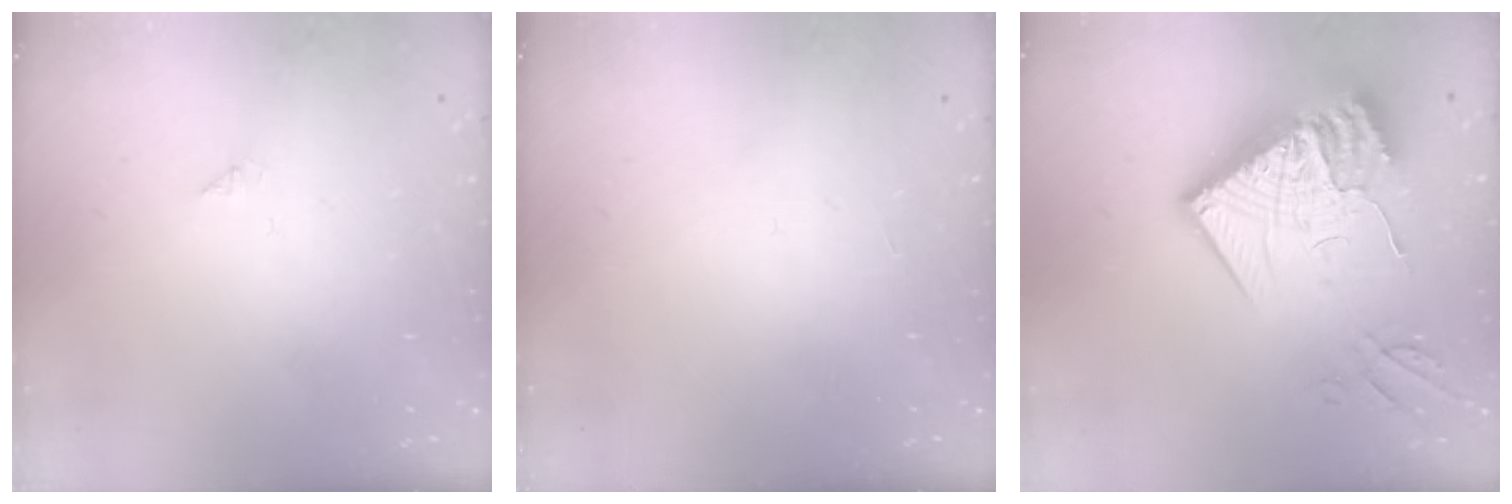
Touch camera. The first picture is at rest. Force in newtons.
{"total": 0.0}
{"total": 23.9, "press": 23.8, "slide": 2.2}